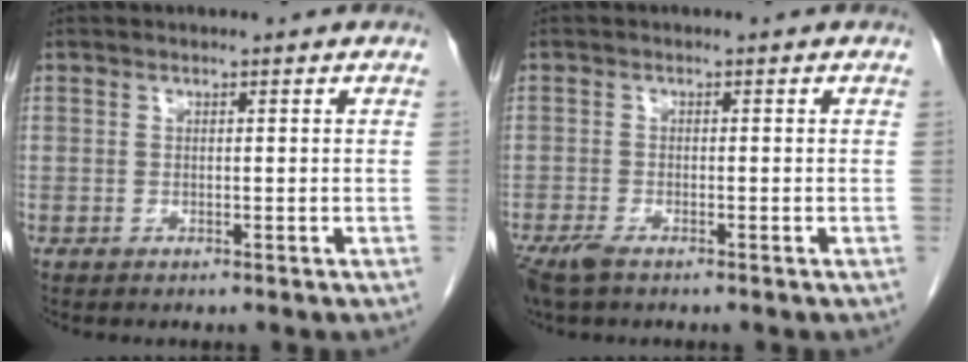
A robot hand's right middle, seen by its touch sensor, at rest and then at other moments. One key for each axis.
{"total": 3.8, "fx": -2.7, "fy": 1.1, "fz": 2.4, "tx": -0.052, "ty": -0.011, "tz": -0.046}